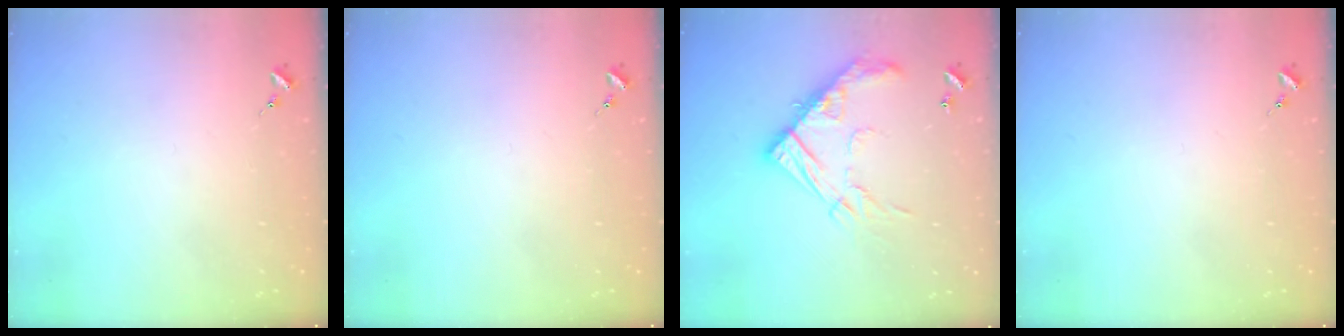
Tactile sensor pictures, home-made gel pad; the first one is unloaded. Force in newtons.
{"total": 0.0}
{"total": 17.6, "press": 17.6, "slide": 1.2}
{"total": 0.0}